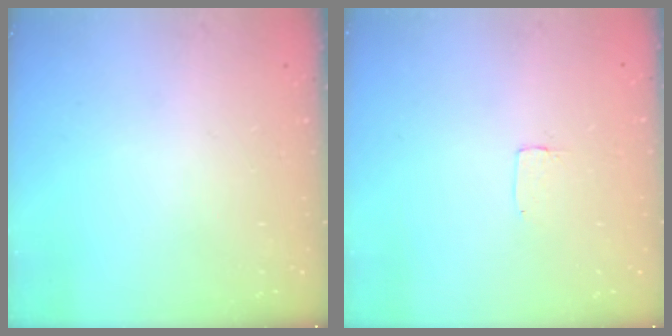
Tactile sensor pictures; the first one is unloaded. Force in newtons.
{"total": 2.0, "press": 2.0, "slide": 0.0}